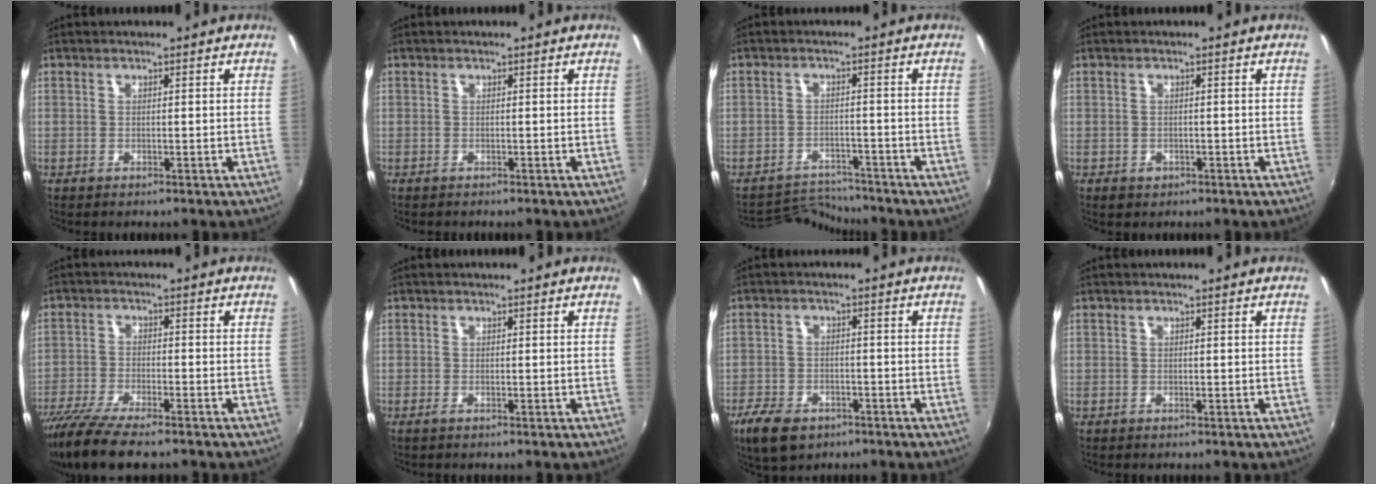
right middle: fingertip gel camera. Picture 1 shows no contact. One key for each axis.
{"total": 0.0}
{"total": 5.5, "fx": -5.4, "fy": 0.5, "fz": -1.0, "tx": 0.000, "ty": 0.012, "tz": -0.095}
{"total": 1.9, "fx": -0.9, "fy": 1.6, "fz": 0.7, "tx": -0.015, "ty": -0.006, "tz": -0.011}
{"total": 11.6, "fx": -9.3, "fy": 2.3, "fz": 6.6, "tx": -0.148, "ty": -0.039, "tz": -0.170}
{"total": 1.0, "fx": -0.6, "fy": 0.1, "fz": 0.8, "tx": -0.015, "ty": -0.004, "tz": -0.013}
{"total": 8.9, "fx": -5.8, "fy": 5.0, "fz": 4.4, "tx": -0.115, "ty": -0.011, "tz": -0.101}
{"total": 0.0}